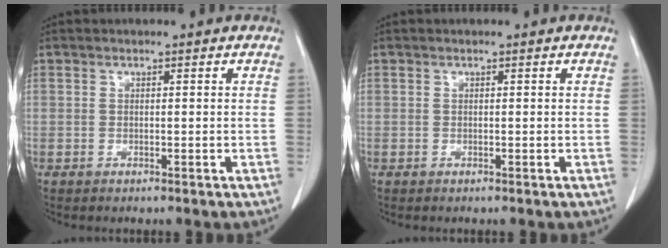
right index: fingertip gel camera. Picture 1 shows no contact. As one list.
[{"total": 0.0}]